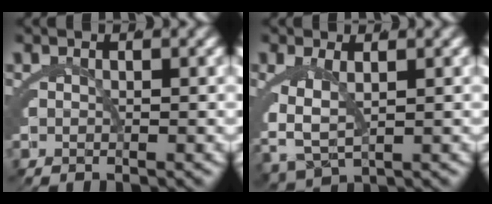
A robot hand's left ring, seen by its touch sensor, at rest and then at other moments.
{"total": 3.7, "force": [0.3, 2.2, 2.9], "torque": [-0.080, -0.016, 0.021]}